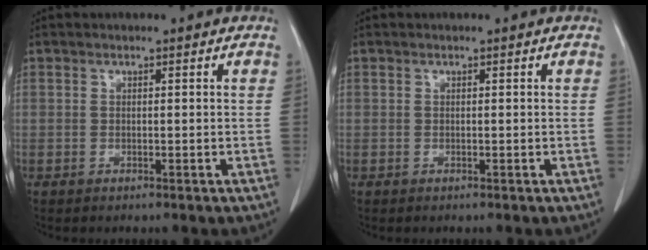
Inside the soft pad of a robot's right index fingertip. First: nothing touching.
{"total": 0.0}